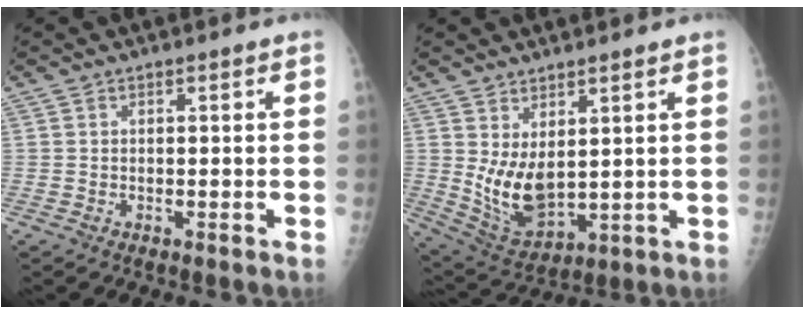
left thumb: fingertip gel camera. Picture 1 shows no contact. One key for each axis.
{"total": 9.8, "fx": 2.6, "fy": 4.9, "fz": 8.1, "tx": -0.136, "ty": -0.033, "tz": 0.067}